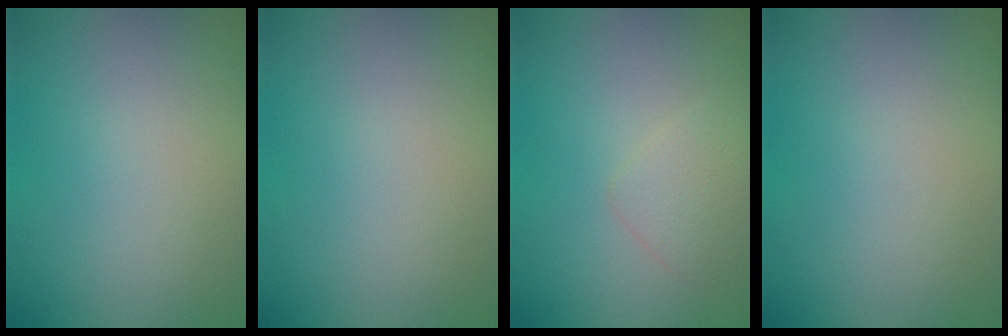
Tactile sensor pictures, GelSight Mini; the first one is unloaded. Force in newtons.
{"total": 0.0}
{"total": 1.7, "press": 1.7, "slide": 0.1}
{"total": 0.0}